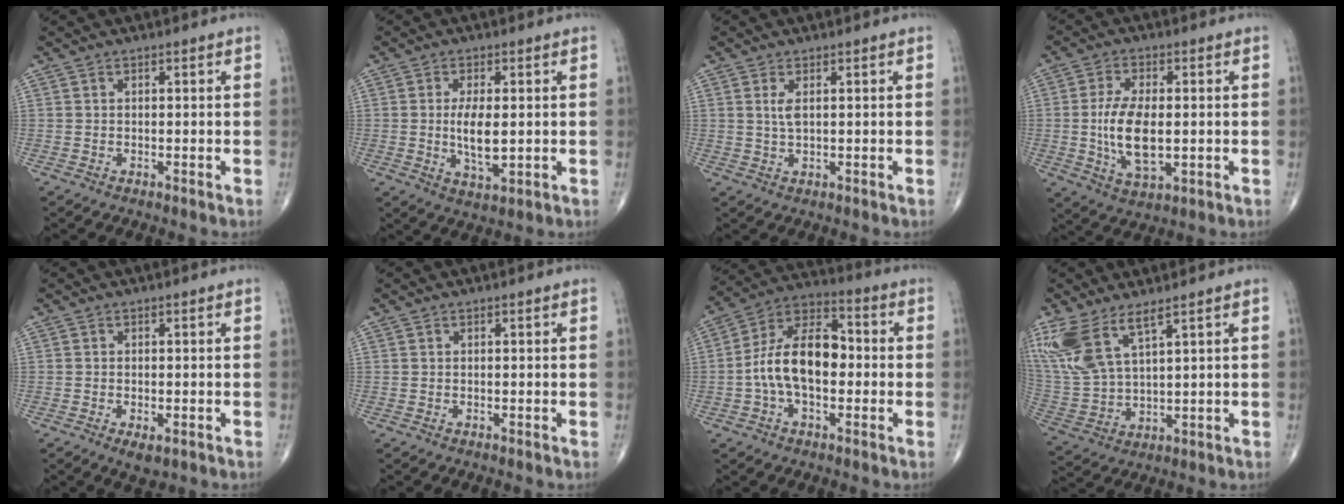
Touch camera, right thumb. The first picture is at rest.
{"total": 7.0, "force": [-0.1, 2.9, 6.4], "torque": [-0.116, -0.015, 0.002]}
{"total": 2.5, "force": [0.8, 0.9, 2.2], "torque": [-0.048, -0.003, 0.021]}
{"total": 10.9, "force": [-0.6, 5.3, 9.5], "torque": [-0.182, -0.008, -0.006]}
{"total": 2.9, "force": [-1.2, 1.4, 2.3], "torque": [-0.038, -0.003, -0.015]}
{"total": 0.0}
{"total": 14.5, "force": [-1.2, 8.3, 11.9], "torque": [-0.206, 0.042, -0.031]}
{"total": 12.2, "force": [7.4, 4.3, 8.6], "torque": [-0.200, -0.026, 0.167]}